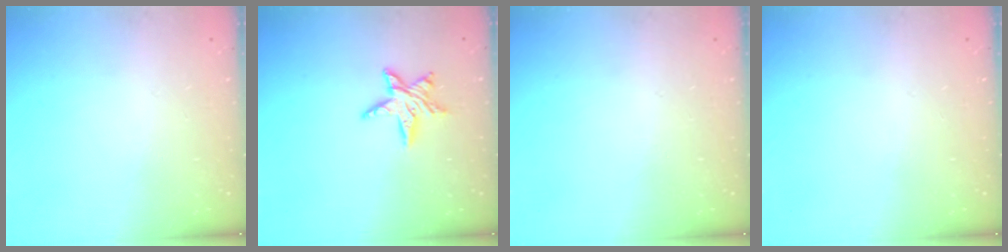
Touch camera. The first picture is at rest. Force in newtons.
{"total": 8.7, "press": 8.6, "slide": 0.6}
{"total": 0.0}
{"total": 0.0}